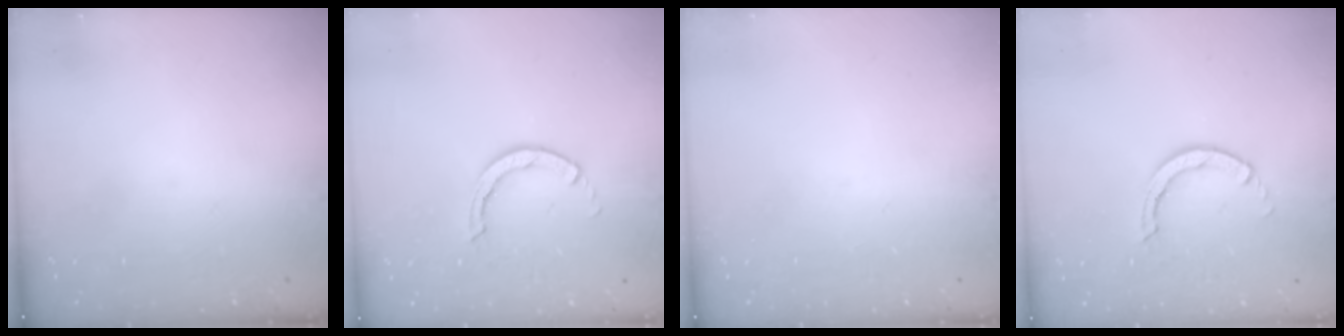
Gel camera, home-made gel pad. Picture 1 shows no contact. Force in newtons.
{"total": 2.8, "press": 2.8, "slide": 0.3}
{"total": 0.0}
{"total": 2.8, "press": 2.8, "slide": 0.2}